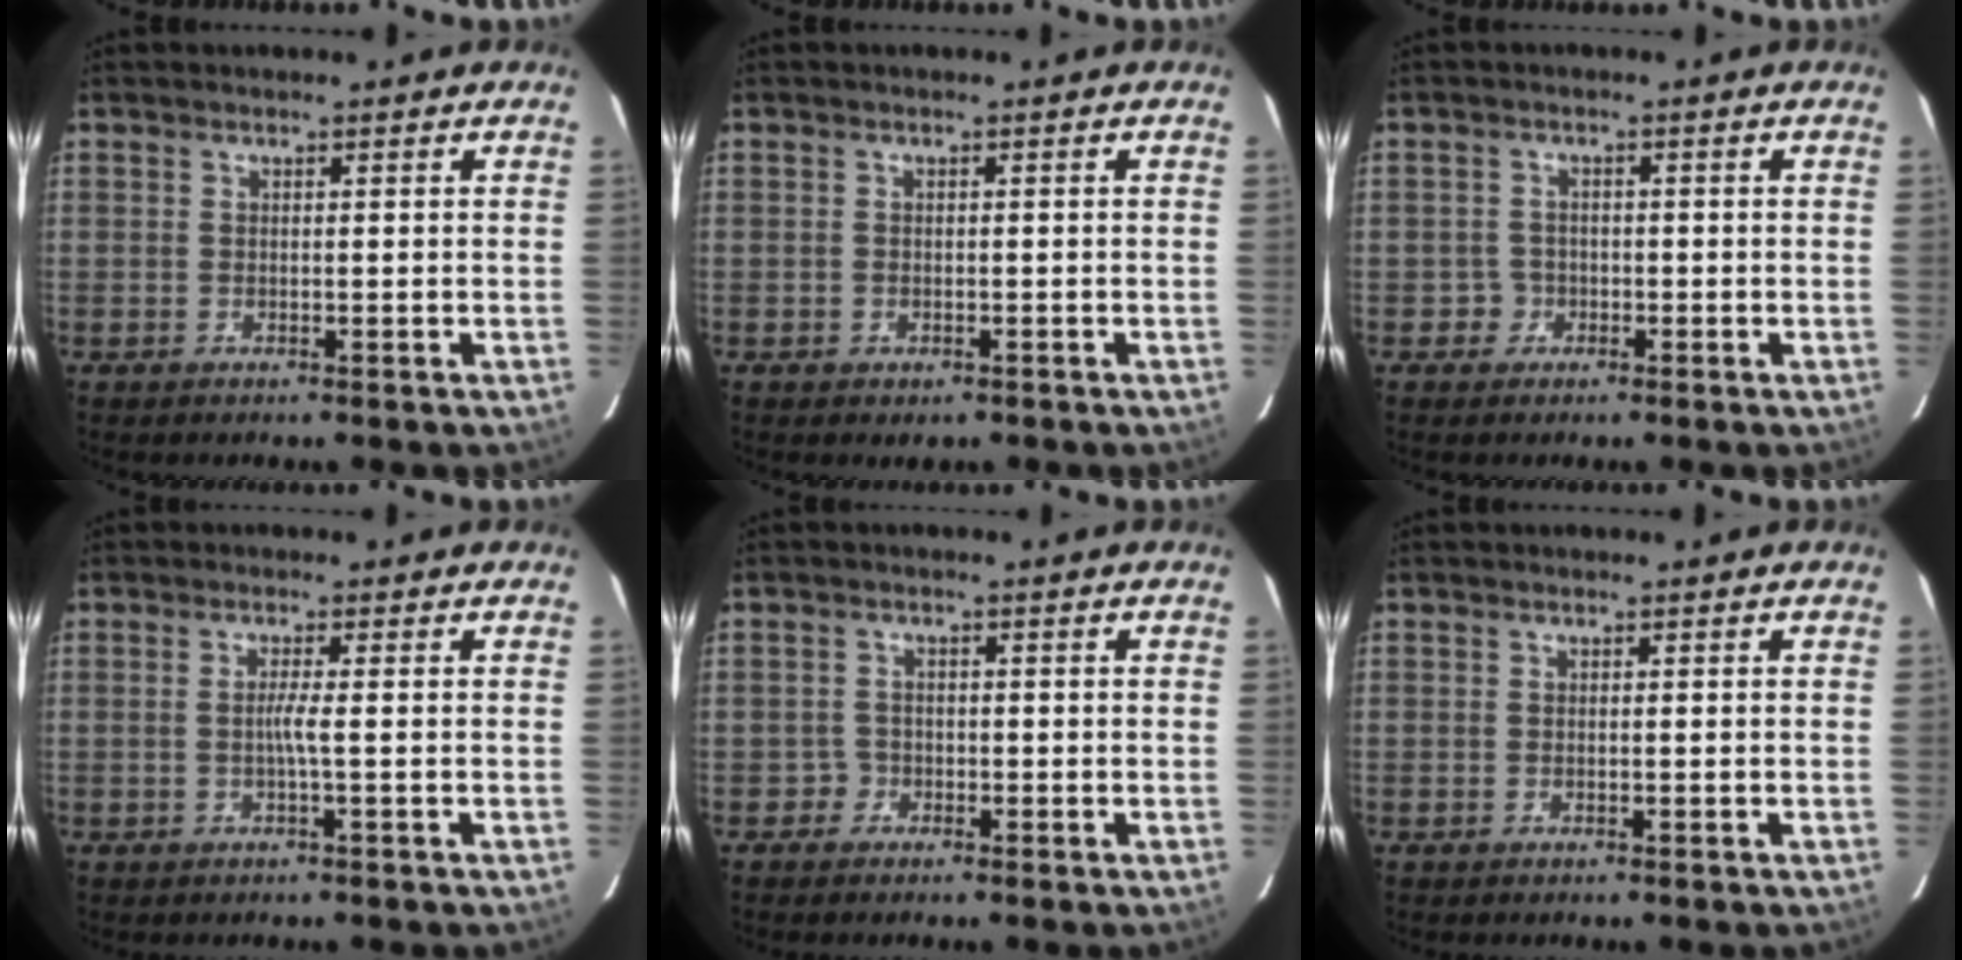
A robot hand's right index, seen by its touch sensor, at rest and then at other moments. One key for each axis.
{"total": 1.4, "fx": -0.7, "fy": 1.1, "fz": 0.6, "tx": -0.011, "ty": 0.001, "tz": -0.001}
{"total": 2.1, "fx": -0.8, "fy": 2.0, "fz": -0.2, "tx": 0.012, "ty": 0.011, "tz": -0.019}
{"total": 3.2, "fx": 0.0, "fy": -0.9, "fz": 3.0, "tx": -0.058, "ty": -0.004, "tz": -0.002}
{"total": 1.6, "fx": -0.8, "fy": 1.3, "fz": -0.3, "tx": 0.011, "ty": 0.009, "tz": -0.022}
{"total": 0.0}